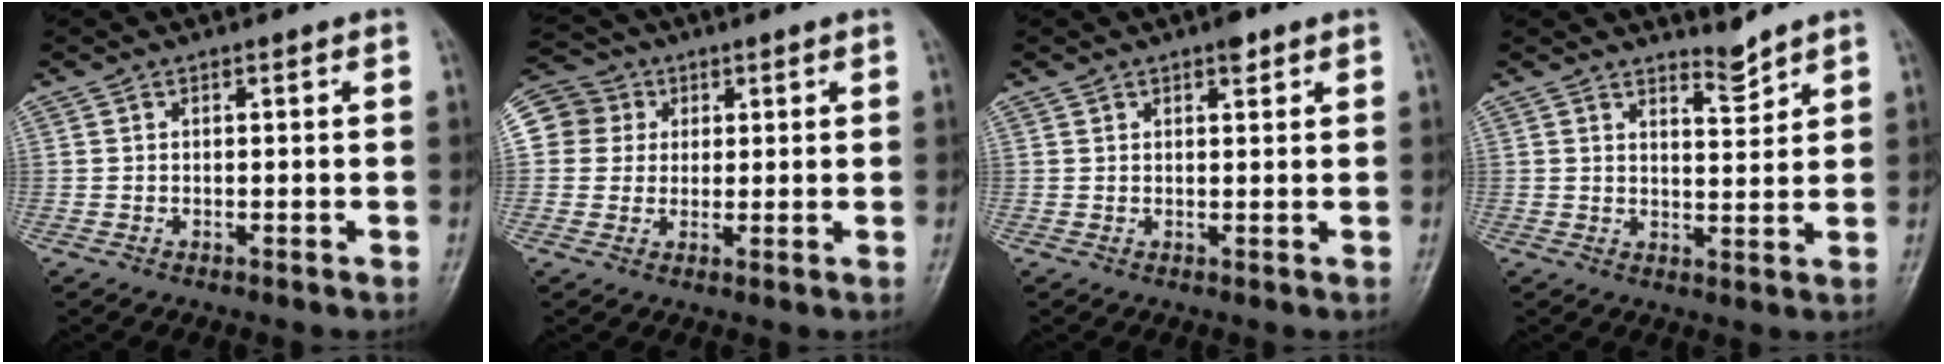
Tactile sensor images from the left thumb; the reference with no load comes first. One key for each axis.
{"total": 9.0, "fx": 2.3, "fy": 8.4, "fz": 2.2, "tx": -0.026, "ty": 0.014, "tz": 0.033}
{"total": 2.2, "fx": 1.5, "fy": 0.9, "fz": 1.3, "tx": -0.010, "ty": -0.007, "tz": 0.021}
{"total": 3.1, "fx": 3.0, "fy": 0.3, "fz": 0.5, "tx": 0.000, "ty": -0.036, "tz": 0.056}